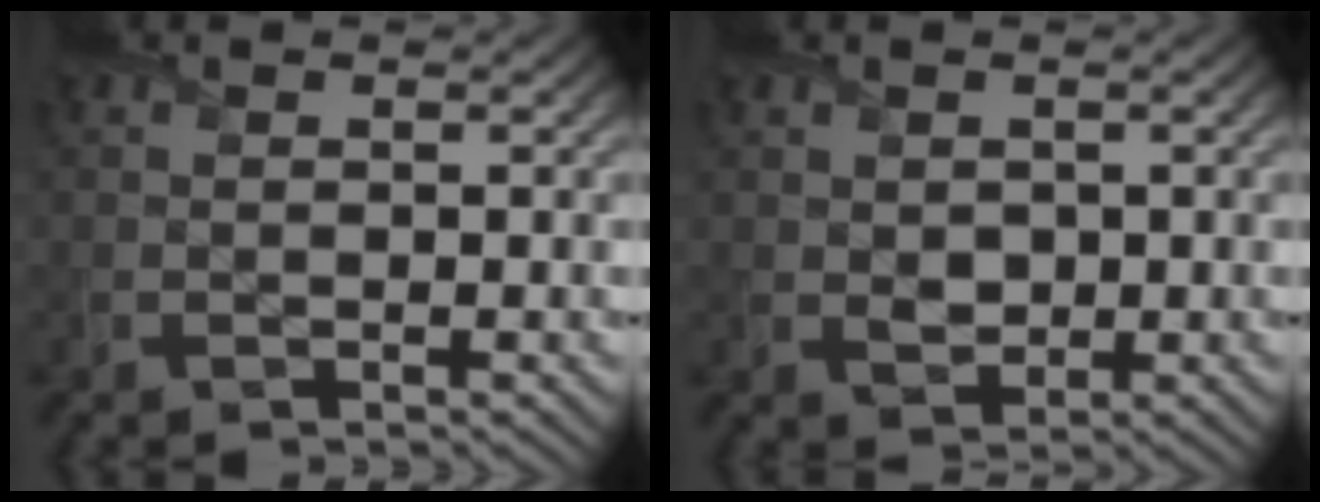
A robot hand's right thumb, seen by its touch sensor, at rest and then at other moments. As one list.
[{"total": 1.8, "force": [0.4, 1.4, 1.1], "torque": [-0.028, -0.005, 0.013]}]